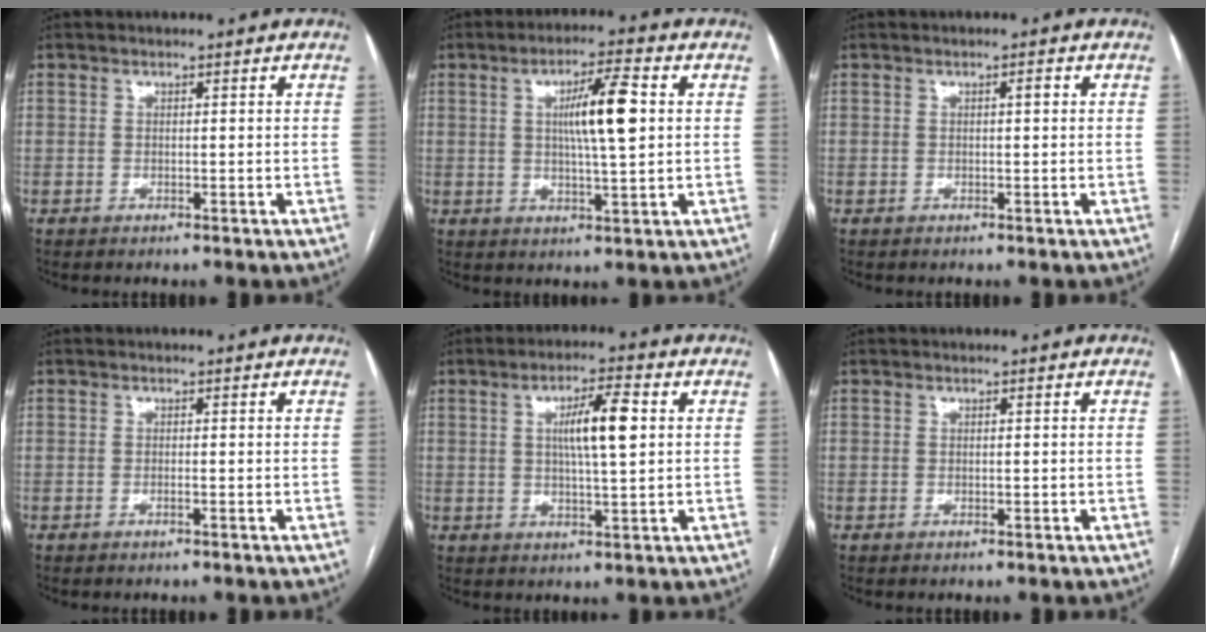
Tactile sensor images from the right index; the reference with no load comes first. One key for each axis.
{"total": 8.7, "fx": 1.5, "fy": 0.7, "fz": 8.5, "tx": -0.146, "ty": 0.005, "tz": 0.024}
{"total": 0.9, "fx": 0.2, "fy": 0.2, "fz": 0.9, "tx": -0.012, "ty": 0.003, "tz": 0.001}
{"total": 0.5, "fx": -0.2, "fy": 0.0, "fz": 0.4, "tx": -0.010, "ty": -0.001, "tz": -0.004}
{"total": 7.4, "fx": 1.5, "fy": 0.8, "fz": 7.2, "tx": -0.125, "ty": 0.007, "tz": 0.025}
{"total": 0.0}